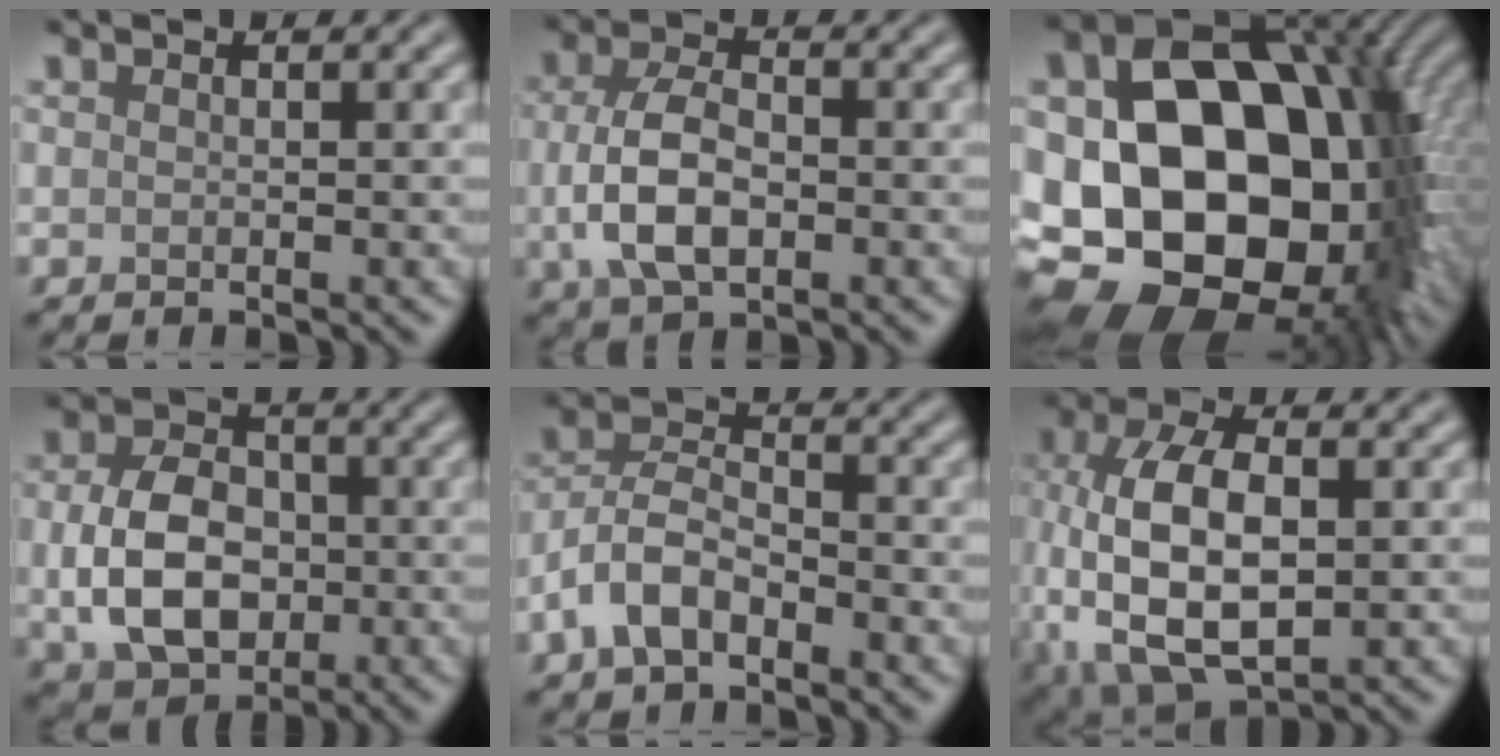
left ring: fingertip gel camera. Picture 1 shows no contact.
{"total": 5.9, "force": [-1.0, 3.4, 4.8], "torque": [-0.103, -0.003, -0.020]}
{"total": 22.2, "force": [-2.0, 16.4, 14.8], "torque": [-0.226, -0.018, -0.040]}
{"total": 7.8, "force": [-0.7, 5.6, 5.4], "torque": [-0.112, -0.004, -0.017]}
{"total": 5.1, "force": [-2.7, 2.9, 3.3], "torque": [-0.064, 0.009, -0.061]}
{"total": 11.8, "force": [-1.3, 6.7, 9.6], "torque": [-0.214, -0.013, -0.018]}